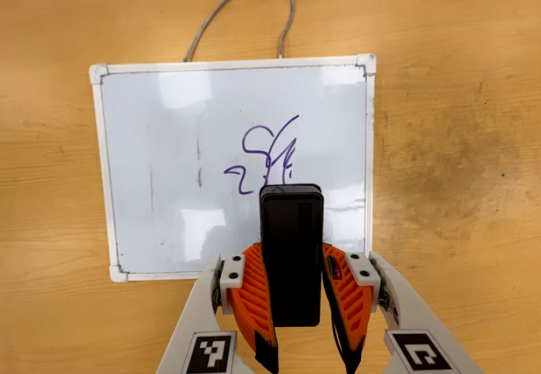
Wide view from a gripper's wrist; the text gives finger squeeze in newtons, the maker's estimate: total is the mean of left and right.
{"total": 7.6, "left": 6.0, "right": 9.2}